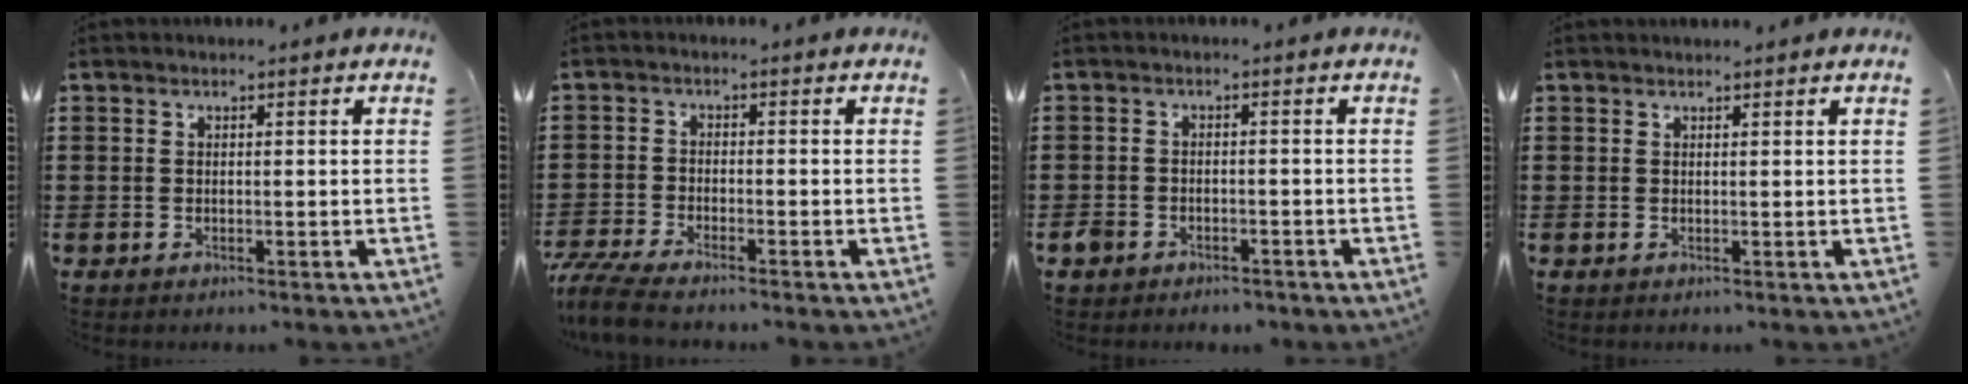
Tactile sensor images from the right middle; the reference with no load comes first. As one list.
[{"total": 4.5, "force": [-4.2, 0.3, 1.7], "torque": [-0.056, -0.016, -0.089]}, {"total": 2.3, "force": [-2.0, 1.1, 0.2], "torque": [-0.009, 0.003, -0.045]}, {"total": 0.7, "force": [0.6, -0.1, 0.1], "torque": [-0.002, 0.000, 0.012]}]